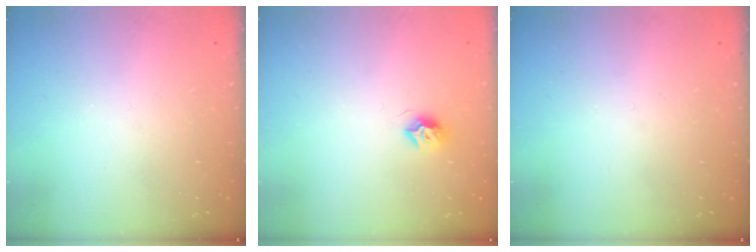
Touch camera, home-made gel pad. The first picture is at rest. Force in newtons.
{"total": 7.4, "press": 7.4, "slide": 0.1}
{"total": 0.0}